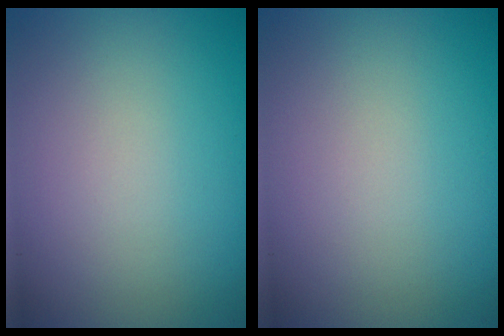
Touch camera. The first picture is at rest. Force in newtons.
{"total": 0.0}